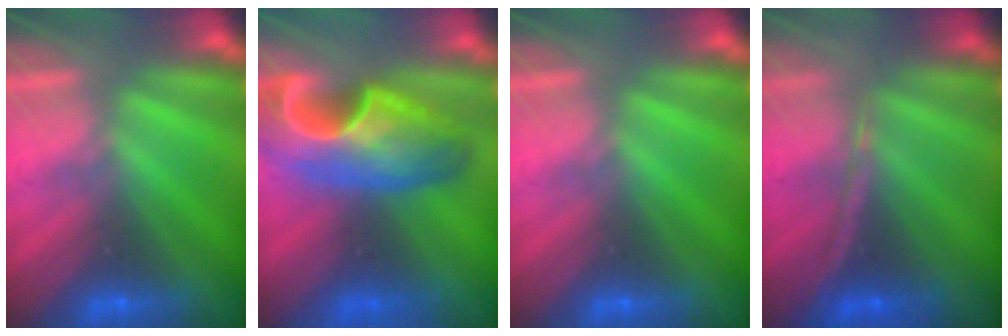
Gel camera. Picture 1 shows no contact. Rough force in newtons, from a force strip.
{"total": 7.6}
{"total": 0.0}
{"total": 1.3}